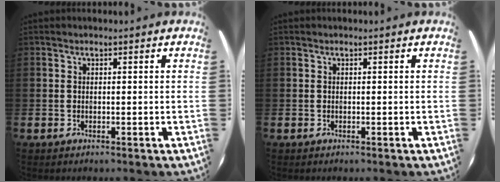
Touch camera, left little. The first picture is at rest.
{"total": 0.0}